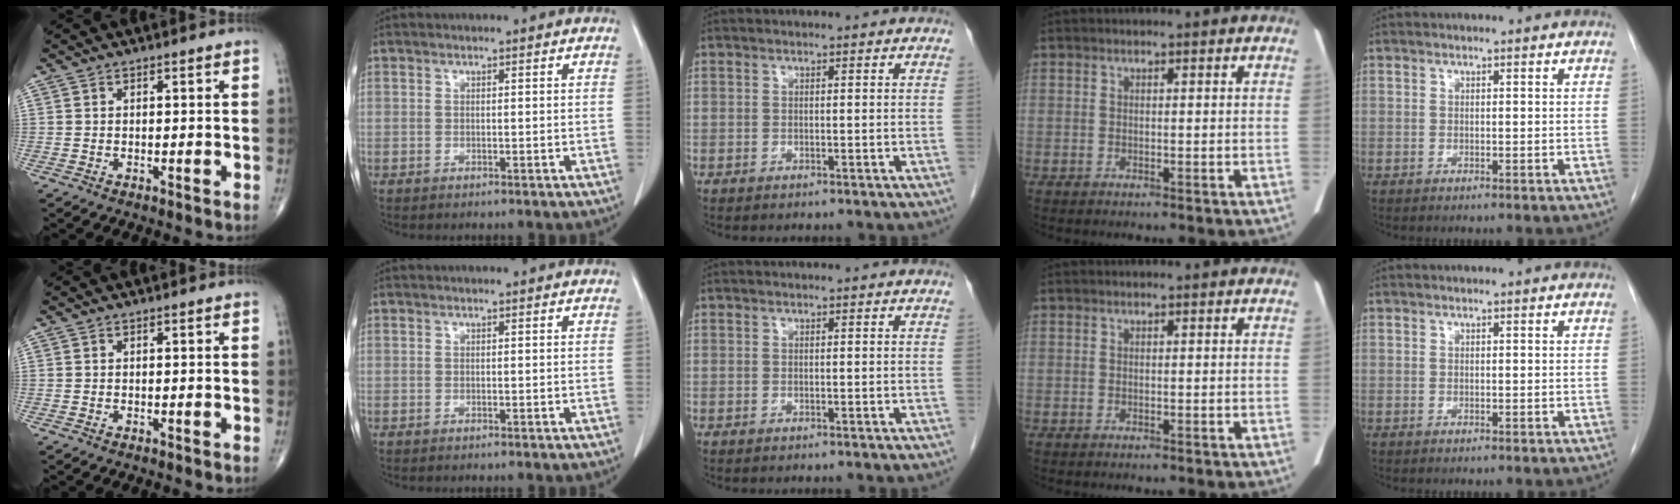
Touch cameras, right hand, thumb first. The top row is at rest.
{}